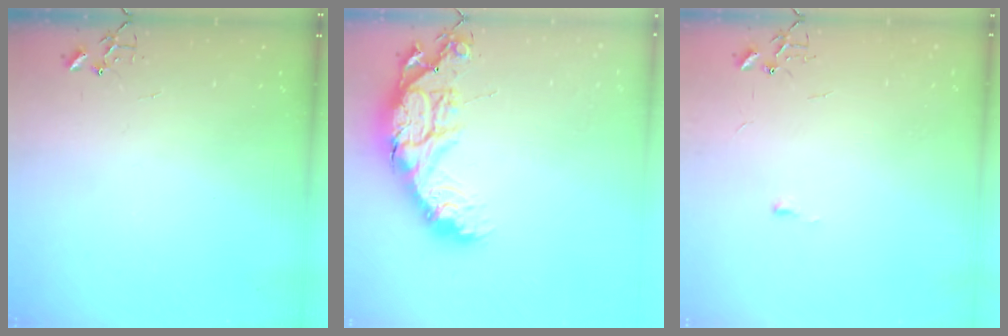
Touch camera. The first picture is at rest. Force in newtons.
{"total": 20.3, "press": 20.3, "slide": 1.3}
{"total": 3.0, "press": 2.9, "slide": 0.4}